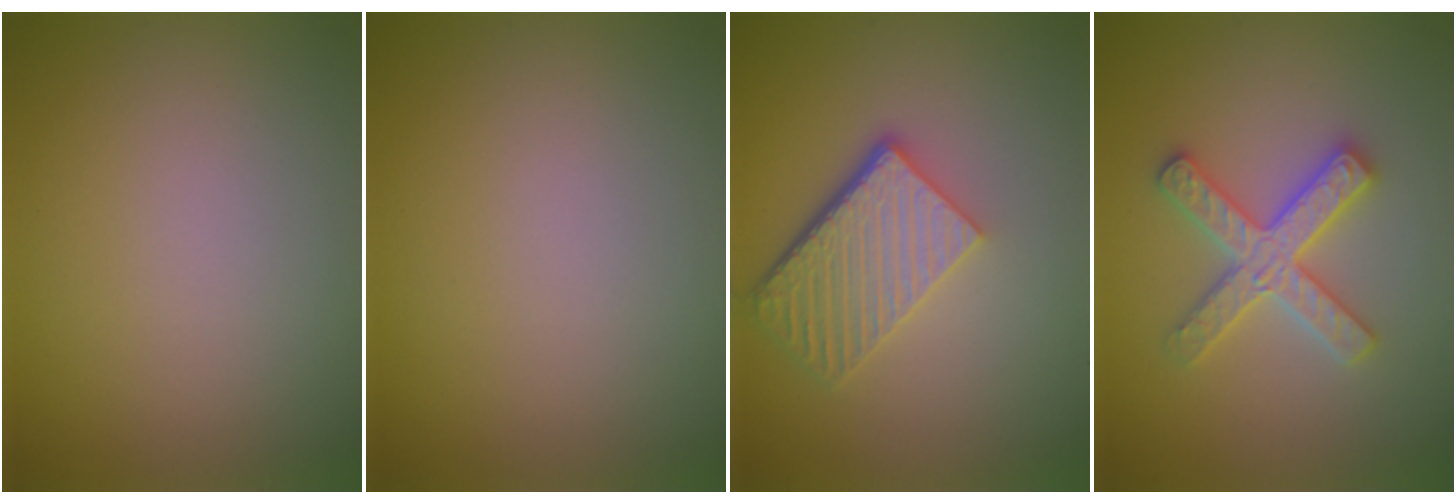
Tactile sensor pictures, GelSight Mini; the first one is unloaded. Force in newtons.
{"total": 0.0}
{"total": 5.2, "press": 3.8, "slide": 3.5}
{"total": 4.5, "press": 4.5, "slide": 0.6}